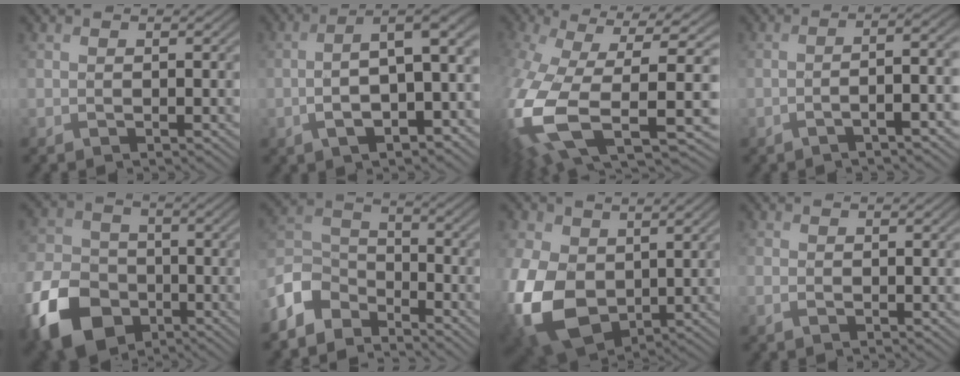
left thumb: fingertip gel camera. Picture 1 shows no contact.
{"total": 10.7, "force": [-1.7, 4.6, 9.5], "torque": [-0.169, 0.005, -0.027]}
{"total": 17.9, "force": [-5.1, 8.3, 15.0], "torque": [-0.379, -0.044, -0.089]}
{"total": 6.0, "force": [-2.1, 1.2, 5.4], "torque": [-0.077, 0.007, -0.047]}
{"total": 12.6, "force": [-5.9, 8.8, 6.8], "torque": [-0.173, -0.027, -0.125]}
{"total": 7.6, "force": [-6.0, 3.7, 2.7], "torque": [-0.069, -0.003, -0.147]}
{"total": 13.7, "force": [-0.7, 9.7, 9.7], "torque": [-0.276, -0.026, -0.015]}
{"total": 0.7, "force": [-0.2, 0.3, 0.6], "torque": [-0.018, -0.002, -0.004]}